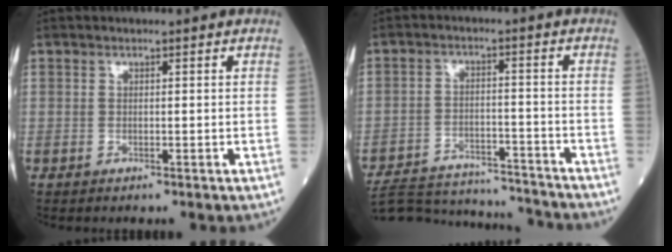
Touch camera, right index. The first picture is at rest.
{"total": 18.1, "force": [-17.4, 2.8, 4.4], "torque": [-0.101, -0.001, -0.255]}